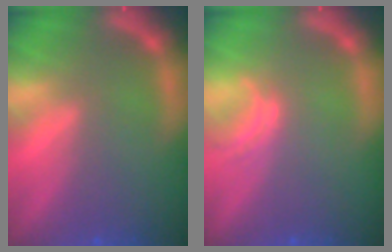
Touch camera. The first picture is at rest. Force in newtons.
{"total": 1.5}